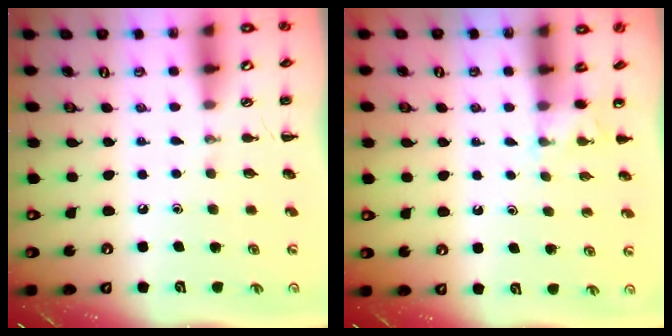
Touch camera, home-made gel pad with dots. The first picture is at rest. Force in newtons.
{"total": 2.6, "press": 2.4, "slide": 1.0}